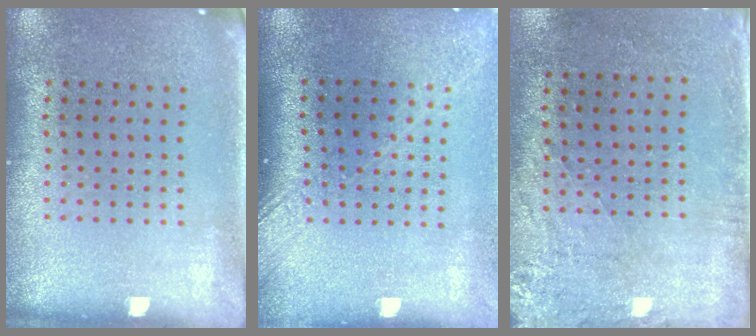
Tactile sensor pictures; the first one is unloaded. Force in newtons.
{"total": 2.0, "press": 1.5, "slide": 1.3}
{"total": 2.8, "press": 2.3, "slide": 1.6}